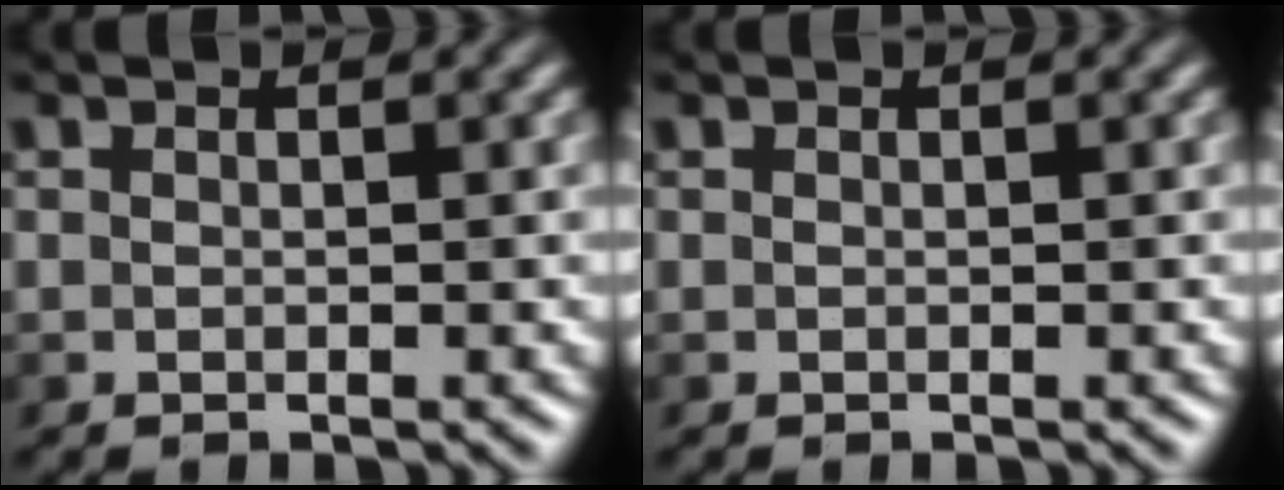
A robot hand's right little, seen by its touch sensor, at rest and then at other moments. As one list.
[{"total": 0.0}]